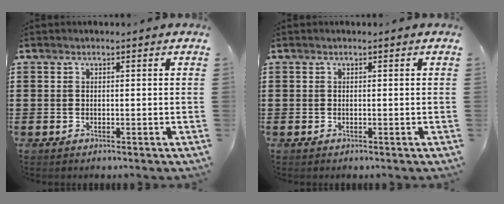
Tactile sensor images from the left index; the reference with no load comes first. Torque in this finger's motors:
{"motor_torque": [-0.02, 0.02, 0.00, 0.00]}